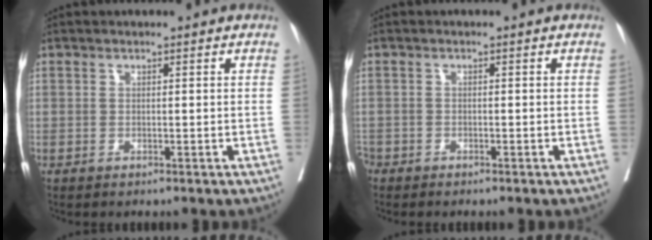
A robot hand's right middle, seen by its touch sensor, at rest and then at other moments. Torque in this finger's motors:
{"motor_torque": [1.06, -1.08, 0.72, 0.08]}